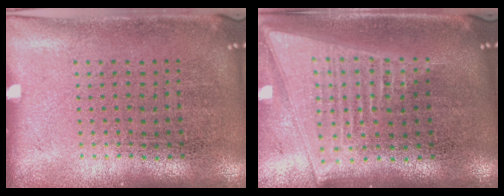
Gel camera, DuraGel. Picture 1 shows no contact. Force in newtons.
{"total": 2.1, "press": 1.7, "slide": 1.1}